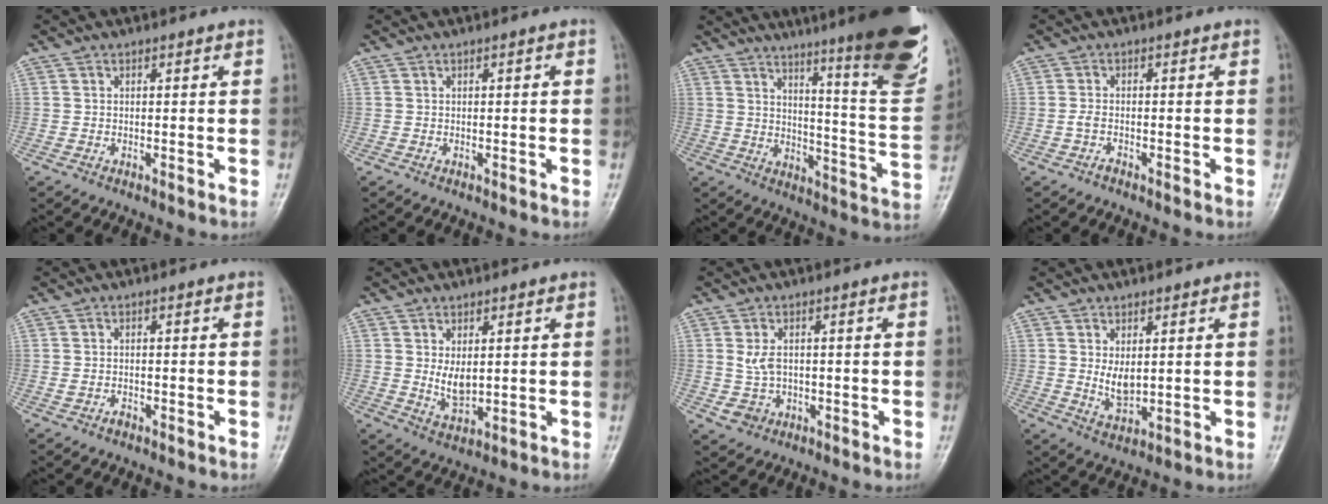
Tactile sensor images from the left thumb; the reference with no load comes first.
{"total": 0.0}
{"total": 26.9, "force": [18.4, 3.6, 19.3], "torque": [-0.243, -0.099, 0.243]}
{"total": 1.3, "force": [-0.9, 0.5, 0.8], "torque": [-0.022, 0.007, -0.019]}
{"total": 0.9, "force": [-0.6, 0.5, 0.4], "torque": [-0.009, 0.007, -0.008]}
{"total": 4.5, "force": [1.2, 2.6, 3.5], "torque": [-0.054, -0.018, 0.030]}
{"total": 3.7, "force": [0.0, 2.8, 2.4], "torque": [-0.037, 0.000, 0.006]}
{"total": 4.4, "force": [1.3, 2.5, 3.4], "torque": [-0.053, -0.018, 0.031]}